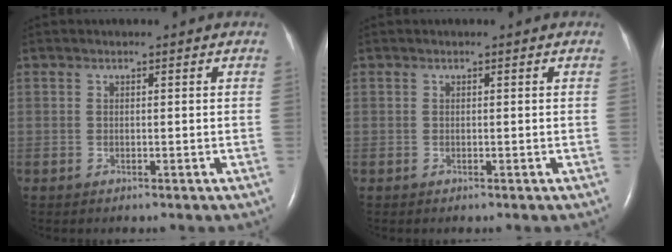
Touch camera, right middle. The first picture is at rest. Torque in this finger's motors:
{"motor_torque": [0.24, -0.19, 0.03, 0.01]}